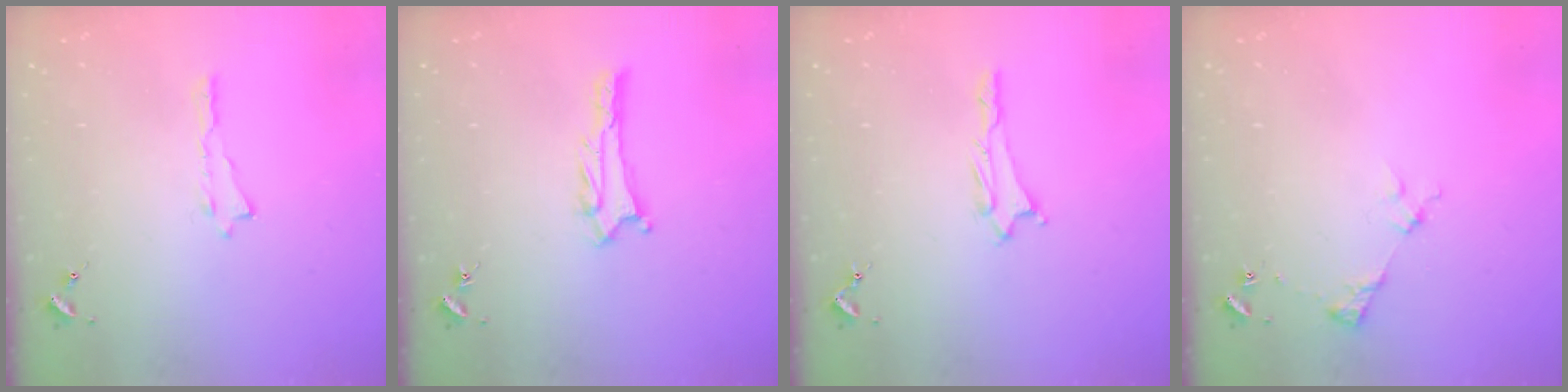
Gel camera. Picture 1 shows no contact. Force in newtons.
{"total": 2.7, "press": 2.7, "slide": 0.2}
{"total": 1.2, "press": 1.2, "slide": 0.1}
{"total": 2.9, "press": 2.9, "slide": 0.4}